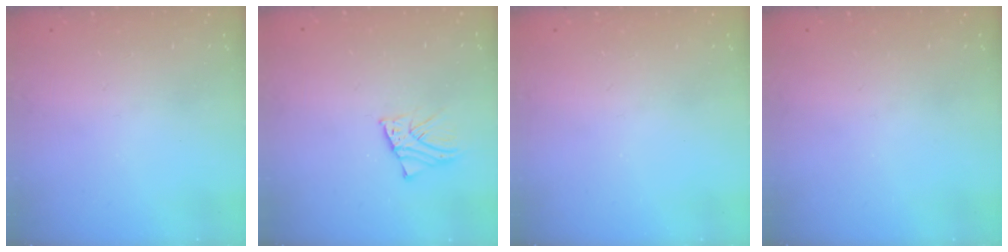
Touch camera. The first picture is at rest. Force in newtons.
{"total": 2.5, "press": 2.5, "slide": 0.1}
{"total": 0.0}
{"total": 0.0}